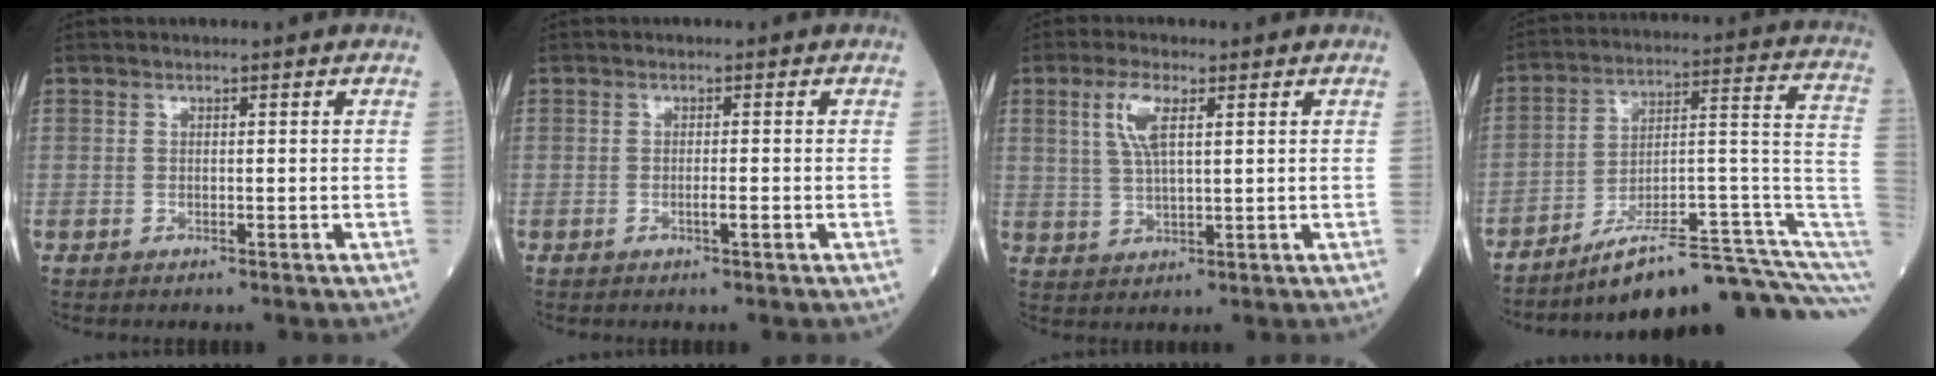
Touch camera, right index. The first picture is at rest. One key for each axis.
{"total": 1.2, "fx": -0.5, "fy": 0.0, "fz": 1.1, "tx": -0.021, "ty": -0.001, "tz": -0.008}
{"total": 5.5, "fx": 2.2, "fy": 1.4, "fz": 4.9, "tx": -0.107, "ty": 0.008, "tz": 0.048}
{"total": 17.5, "fx": -12.5, "fy": 0.6, "fz": 12.3, "tx": -0.118, "ty": 0.066, "tz": -0.189}